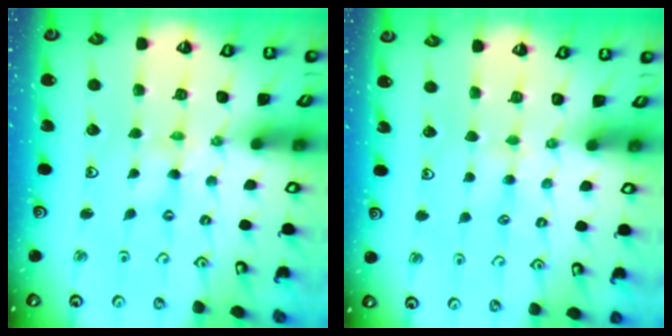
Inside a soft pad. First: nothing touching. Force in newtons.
{"total": 3.1, "press": 3.1, "slide": 0.5}